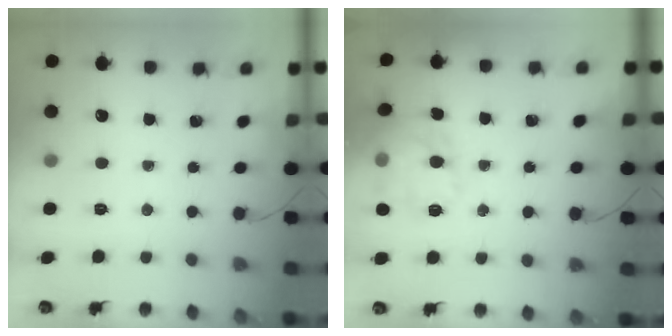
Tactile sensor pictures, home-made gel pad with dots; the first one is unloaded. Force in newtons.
{"total": 15.8, "press": 15.7, "slide": 1.4}